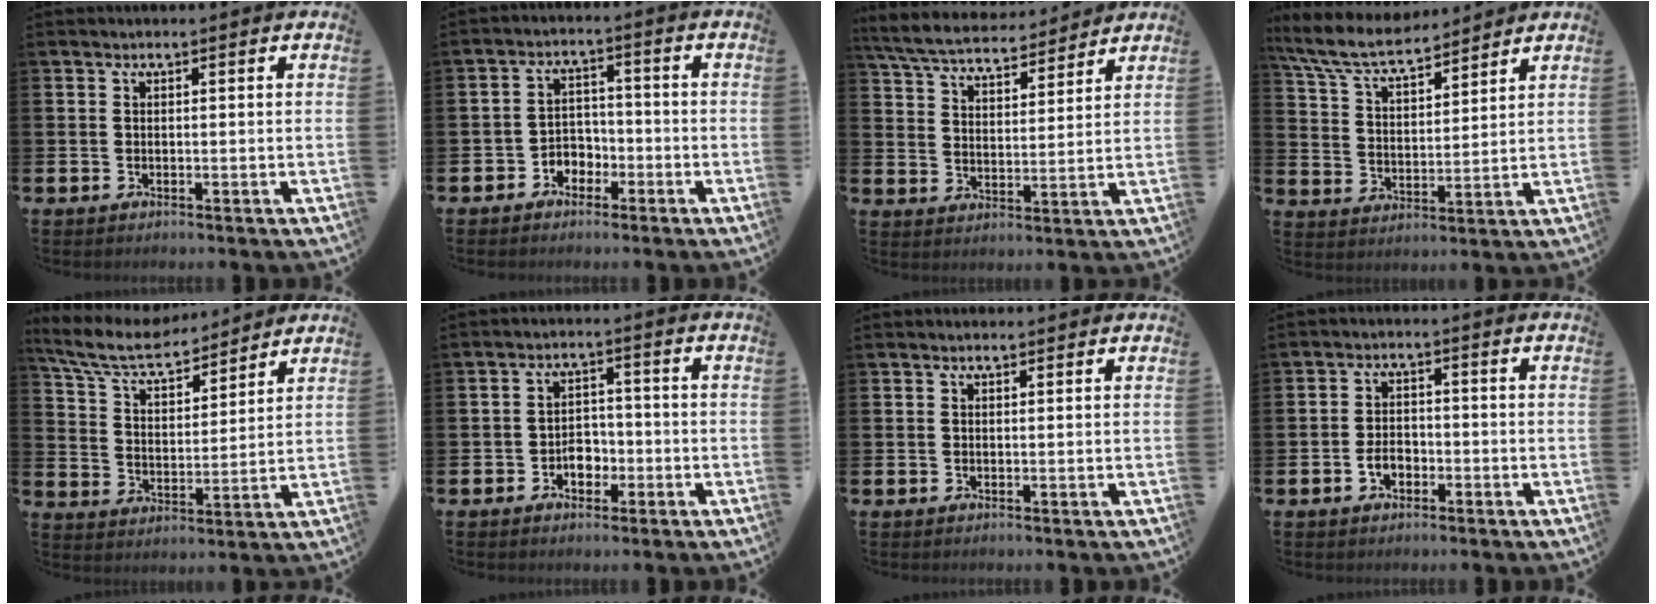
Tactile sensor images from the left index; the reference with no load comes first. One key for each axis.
{"total": 3.1, "fx": -2.2, "fy": 2.2, "fz": 0.4, "tx": -0.020, "ty": 0.003, "tz": -0.051}
{"total": 6.3, "fx": 6.0, "fy": 1.2, "fz": 1.3, "tx": -0.055, "ty": -0.035, "tz": 0.106}
{"total": 7.4, "fx": 6.8, "fy": 1.5, "fz": 2.5, "tx": -0.077, "ty": -0.036, "tz": 0.121}
{"total": 7.8, "fx": 7.1, "fy": 1.9, "fz": 2.7, "tx": -0.087, "ty": -0.042, "tz": 0.125}
{"total": 3.2, "fx": -1.5, "fy": 2.4, "fz": 1.6, "tx": -0.022, "ty": 0.002, "tz": -0.035}
{"total": 0.6, "fx": 0.5, "fy": 0.1, "fz": 0.2, "tx": 0.007, "ty": -0.003, "tz": 0.007}
{"total": 2.7, "fx": -1.3, "fy": 1.8, "fz": 1.6, "tx": -0.019, "ty": -0.001, "tz": -0.030}